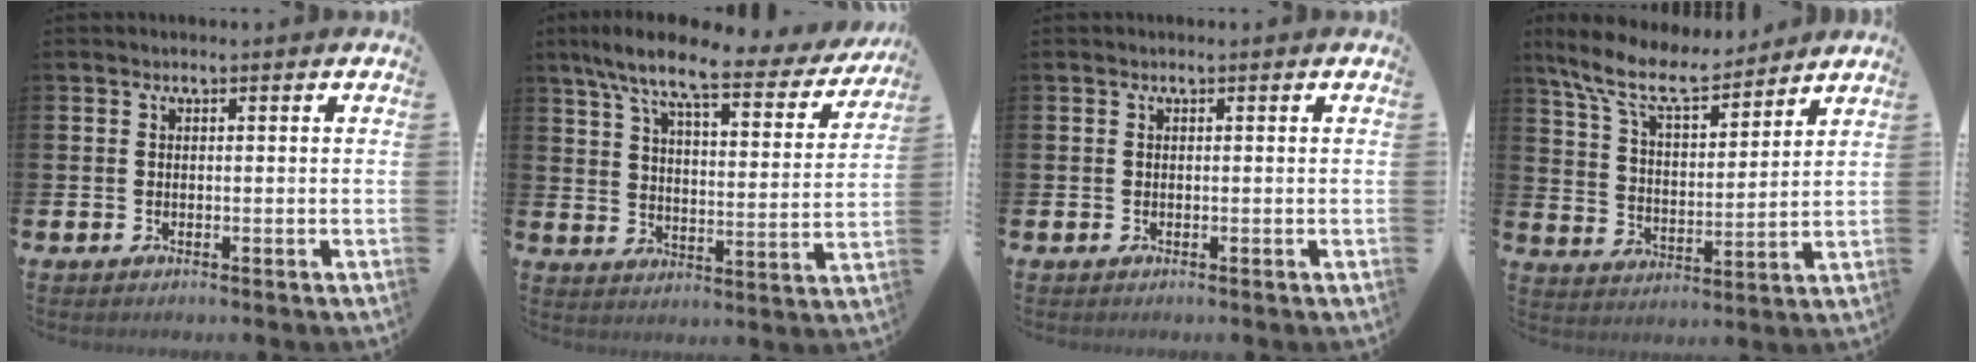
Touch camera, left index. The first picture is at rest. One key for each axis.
{"total": 9.7, "fx": 7.6, "fy": 2.0, "fz": 5.8, "tx": -0.127, "ty": -0.042, "tz": 0.120}
{"total": 0.0}
{"total": 10.0, "fx": 8.7, "fy": 2.6, "fz": 4.1, "tx": -0.117, "ty": -0.046, "tz": 0.156}